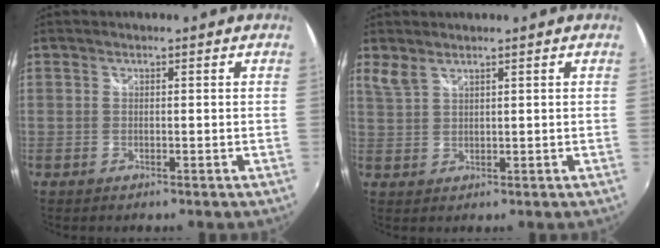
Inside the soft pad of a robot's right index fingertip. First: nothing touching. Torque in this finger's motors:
{"motor_torque": [0.05, 0.06, 0.02, 0.03]}